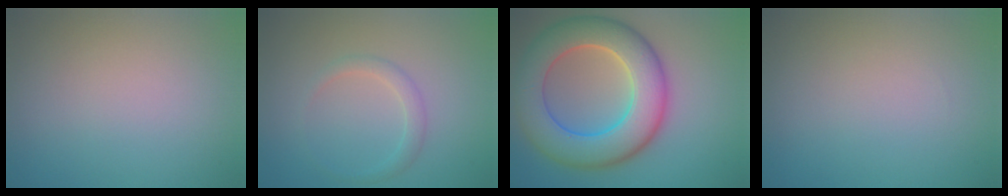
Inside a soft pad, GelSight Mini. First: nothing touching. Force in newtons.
{"total": 1.4, "press": 1.4, "slide": 0.0}
{"total": 10.2, "press": 10.2, "slide": 0.6}
{"total": 0.0}